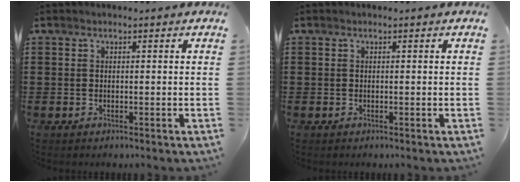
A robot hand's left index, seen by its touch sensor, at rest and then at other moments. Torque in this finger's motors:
{"motor_torque": [0.00, 0.00, 0.00, 0.00]}